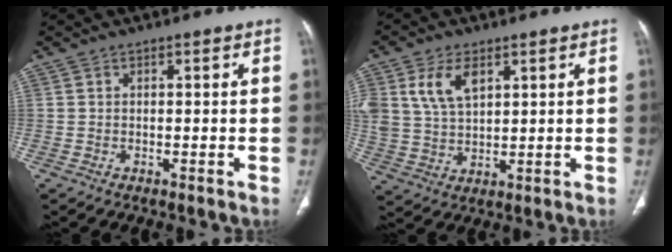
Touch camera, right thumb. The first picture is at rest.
{"total": 8.8, "force": [3.8, 5.0, 6.2], "torque": [-0.117, -0.009, 0.082]}